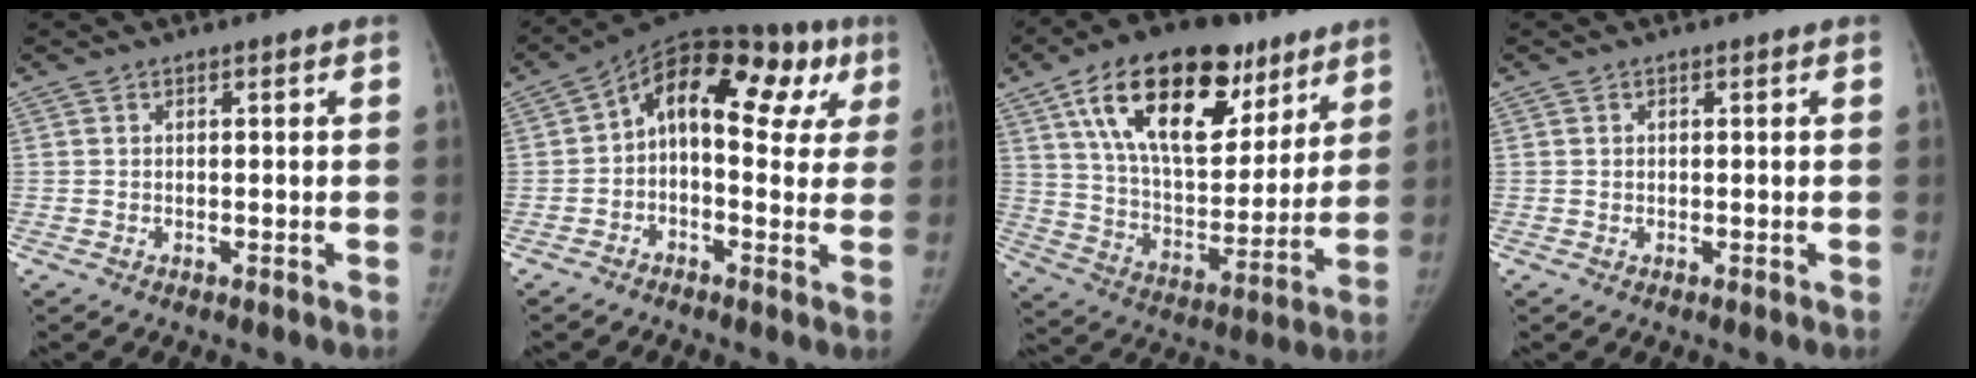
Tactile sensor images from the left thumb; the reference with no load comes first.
{"total": 19.4, "force": [4.7, 10.8, 15.4], "torque": [-0.169, 0.050, 0.054]}
{"total": 26.6, "force": [14.0, 14.0, 17.9], "torque": [-0.251, -0.023, 0.233]}
{"total": 0.0}